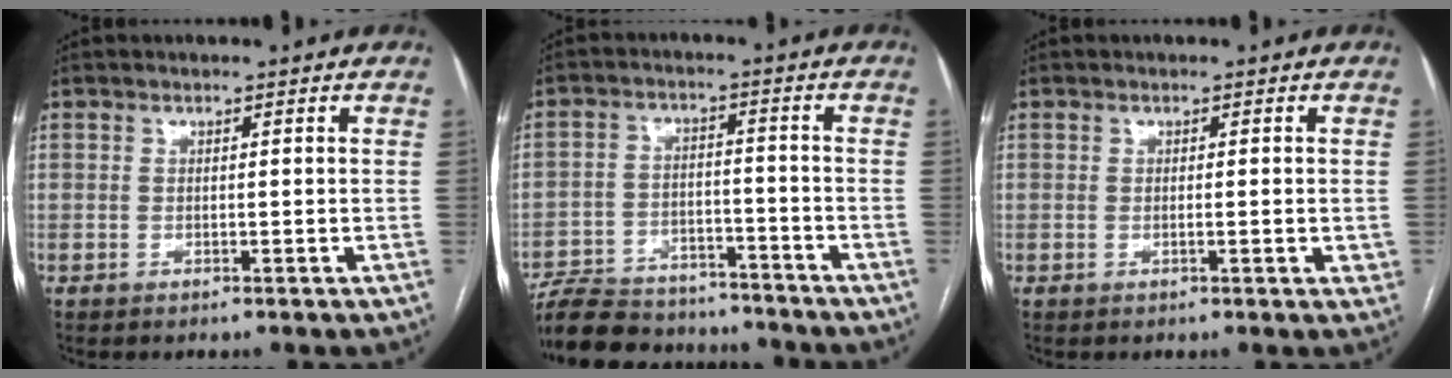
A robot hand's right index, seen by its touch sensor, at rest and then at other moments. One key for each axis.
{"total": 16.3, "fx": -14.6, "fy": 5.5, "fz": 4.7, "tx": -0.102, "ty": 0.013, "tz": -0.217}
{"total": 1.7, "fx": -0.3, "fy": 0.4, "fz": 1.7, "tx": -0.021, "ty": -0.002, "tz": -0.002}